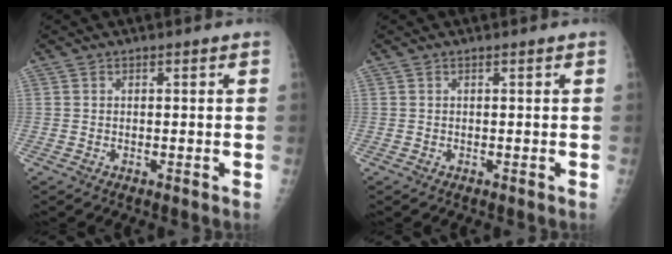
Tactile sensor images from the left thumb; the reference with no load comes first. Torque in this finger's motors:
{"motor_torque": [0.01, 0.01, 0.00, -0.02, 0.00]}